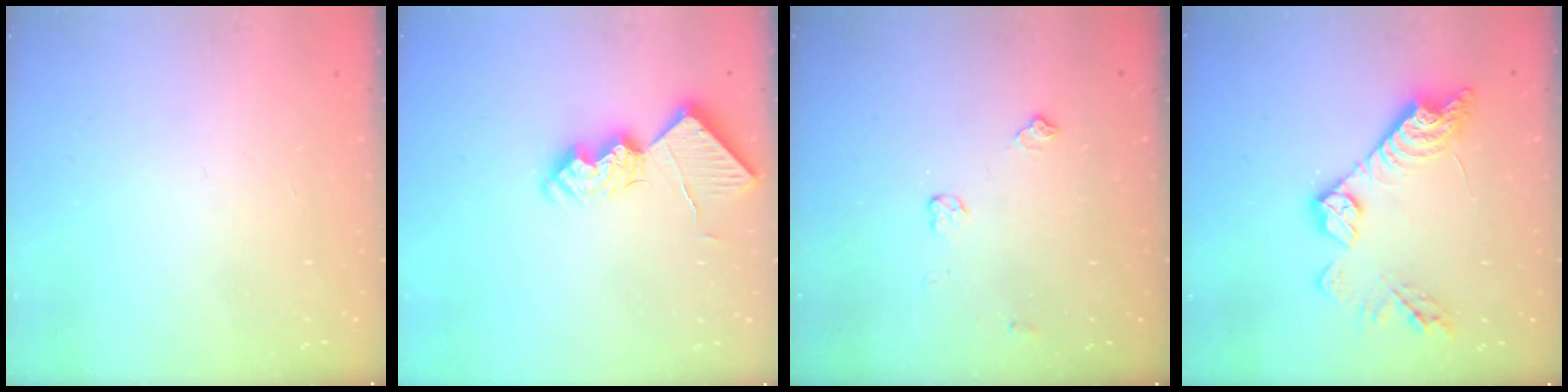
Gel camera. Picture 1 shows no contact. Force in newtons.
{"total": 16.7, "press": 16.7, "slide": 0.1}
{"total": 5.5, "press": 5.5, "slide": 0.7}
{"total": 16.1, "press": 16.0, "slide": 0.9}